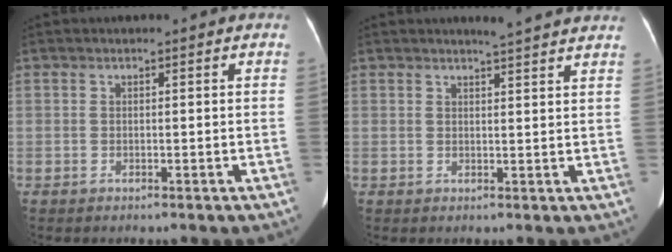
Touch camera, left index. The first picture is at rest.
{"total": 6.2, "force": [5.8, -0.2, 2.3], "torque": [-0.035, 0.005, 0.057]}